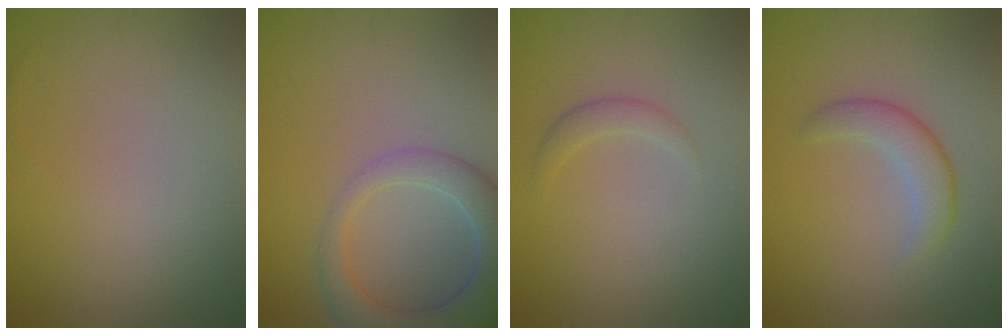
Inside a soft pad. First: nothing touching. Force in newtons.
{"total": 7.4, "press": 7.4, "slide": 0.7}
{"total": 1.3, "press": 1.3, "slide": 0.0}
{"total": 2.8, "press": 2.8, "slide": 0.2}